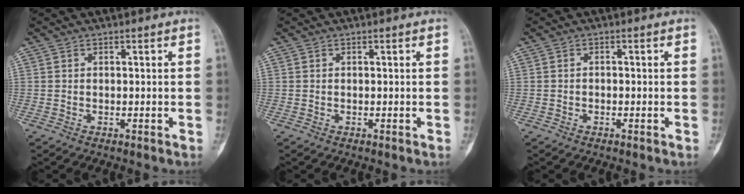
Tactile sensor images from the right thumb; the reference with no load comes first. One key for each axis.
{"total": 0.0}
{"total": 0.6, "fx": -0.3, "fy": 0.4, "fz": 0.4, "tx": -0.004, "ty": 0.002, "tz": -0.008}